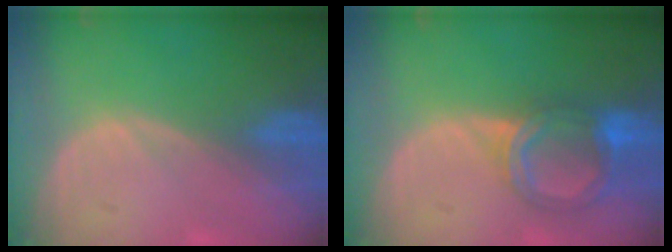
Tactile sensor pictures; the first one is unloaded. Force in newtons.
{"total": 6.4, "press": 5.9, "slide": 2.7}